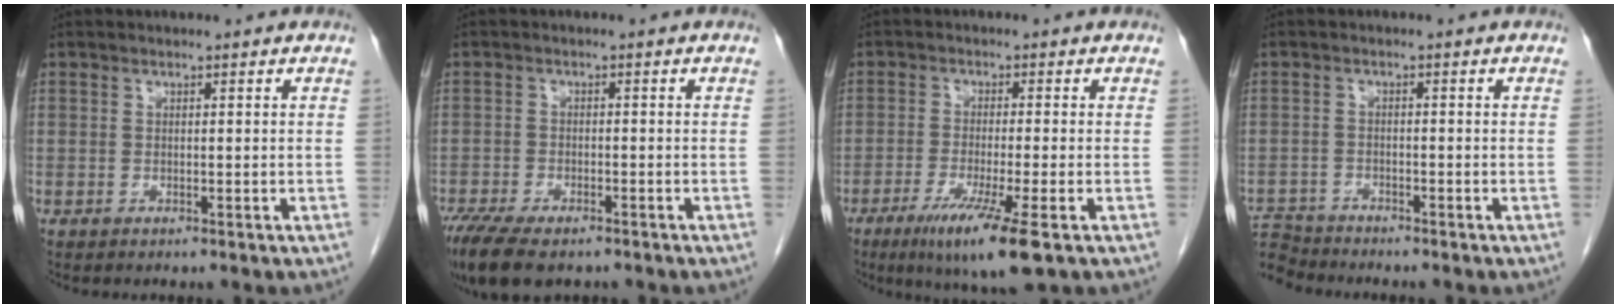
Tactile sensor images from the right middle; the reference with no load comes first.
{"total": 10.2, "force": [-7.5, 3.8, 5.7], "torque": [-0.102, -0.013, -0.118]}
{"total": 9.2, "force": [-5.0, -0.1, 7.7], "torque": [-0.138, -0.030, -0.083]}
{"total": 5.3, "force": [-5.2, 0.6, -0.6], "torque": [0.011, -0.004, -0.101]}